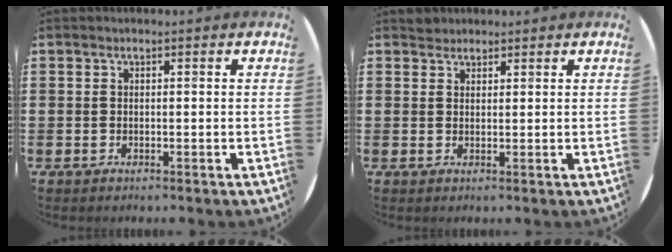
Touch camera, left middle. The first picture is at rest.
{"total": 1.5, "force": [1.4, 0.4, -0.1], "torque": [0.008, -0.001, 0.027]}